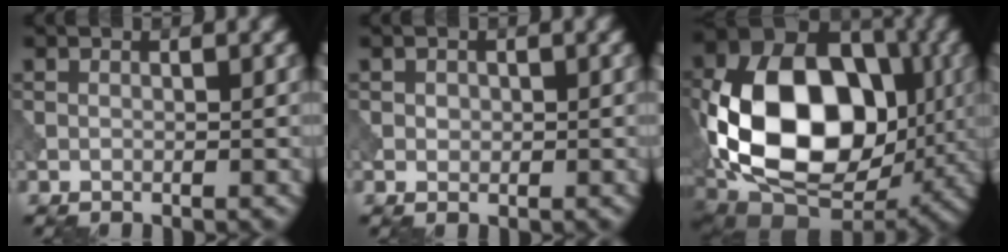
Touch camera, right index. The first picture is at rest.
{"total": 0.7, "force": [0.1, 0.6, 0.3], "torque": [-0.006, -0.002, 0.001]}
{"total": 16.5, "force": [-1.0, 10.9, 12.3], "torque": [-0.218, -0.006, -0.031]}